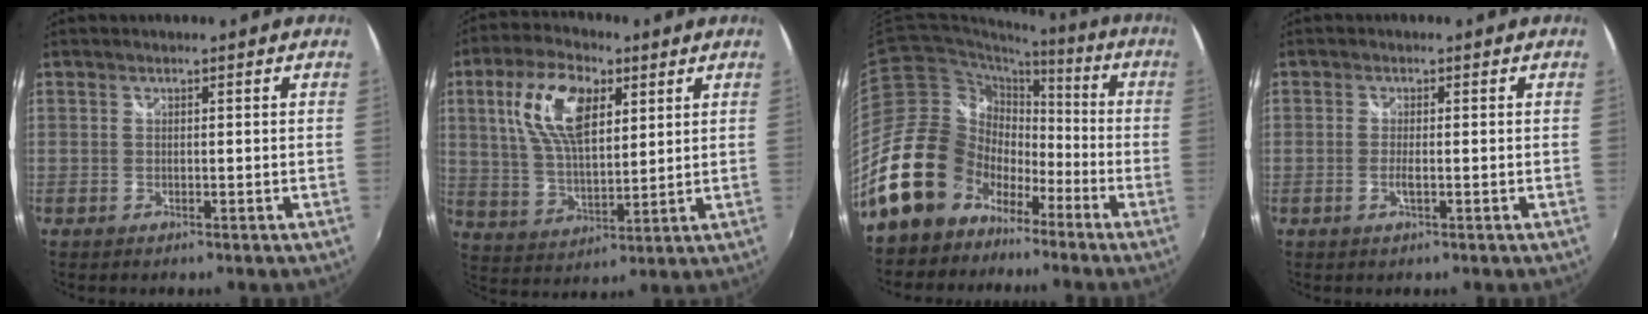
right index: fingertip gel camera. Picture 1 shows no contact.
{"total": 13.9, "force": [5.3, 6.7, 11.0], "torque": [-0.214, 0.019, 0.102]}
{"total": 20.8, "force": [-11.6, 15.2, 8.4], "torque": [-0.191, 0.034, -0.193]}
{"total": 2.0, "force": [-0.5, 0.3, 1.9], "torque": [-0.038, -0.004, -0.010]}